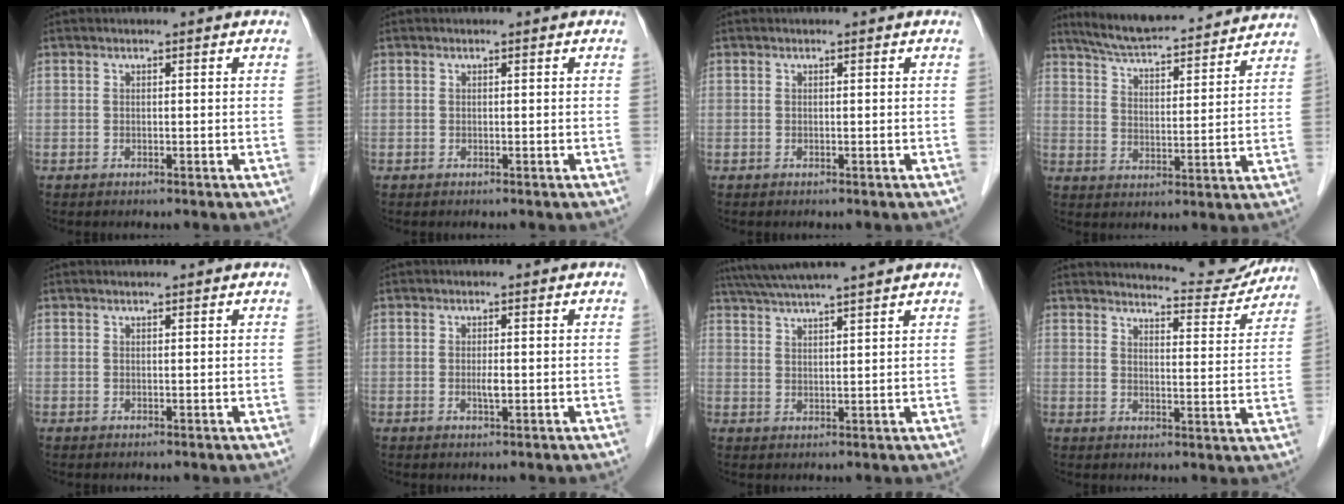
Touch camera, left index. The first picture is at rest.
{"total": 0.0}
{"total": 0.0}
{"total": 19.0, "force": [17.6, 2.6, 6.9], "torque": [-0.107, 0.021, 0.250]}
{"total": 1.1, "force": [1.0, 0.0, 0.4], "torque": [-0.007, 0.014, 0.020]}
{"total": 1.2, "force": [-0.1, 0.2, 1.2], "torque": [-0.024, -0.002, -0.002]}
{"total": 12.3, "force": [10.8, -0.5, 5.9], "torque": [-0.105, 0.036, 0.157]}
{"total": 12.6, "force": [12.3, 1.6, 2.3], "torque": [-0.024, -0.021, 0.142]}